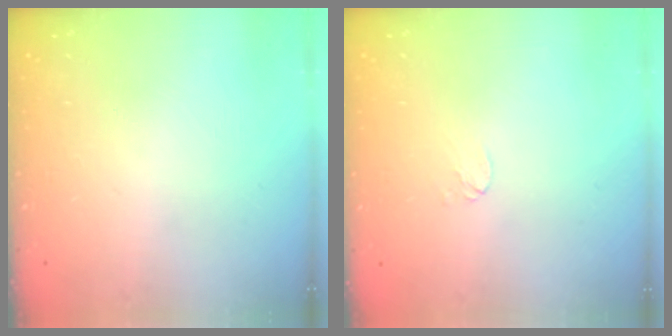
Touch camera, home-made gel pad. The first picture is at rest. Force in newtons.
{"total": 3.6, "press": 3.6, "slide": 0.4}